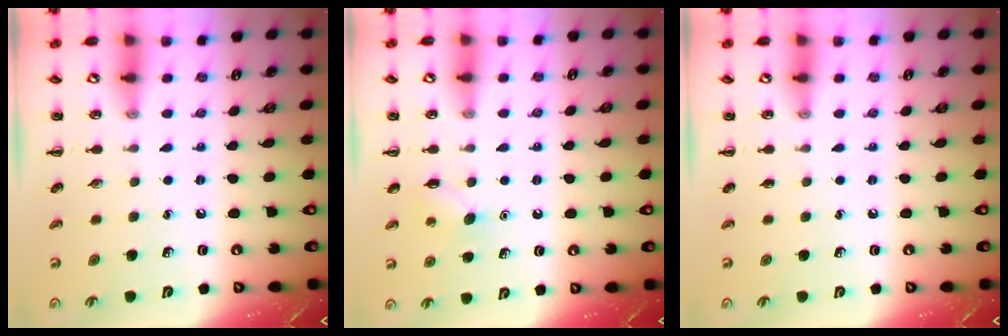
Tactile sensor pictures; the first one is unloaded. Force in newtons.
{"total": 5.3, "press": 5.1, "slide": 1.5}
{"total": 0.0}